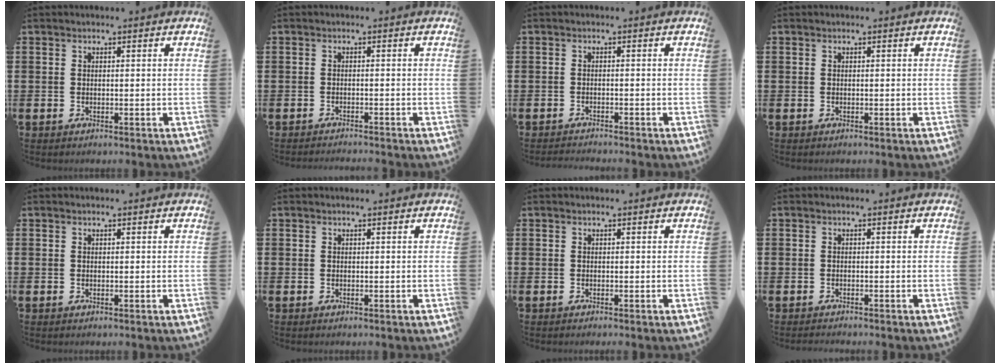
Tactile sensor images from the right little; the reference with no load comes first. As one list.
[{"total": 0.8, "force": [-0.8, -0.2, 0.0], "torque": [0.000, 0.000, -0.016]}, {"total": 1.0, "force": [-1.0, -0.1, 0.0], "torque": [-0.002, 0.001, -0.020]}, {"total": 0.0}, {"total": 0.0}, {"total": 0.0}, {"total": 0.0}, {"total": 0.5, "force": [-0.5, 0.0, 0.0], "torque": [-0.001, -0.002, -0.010]}]